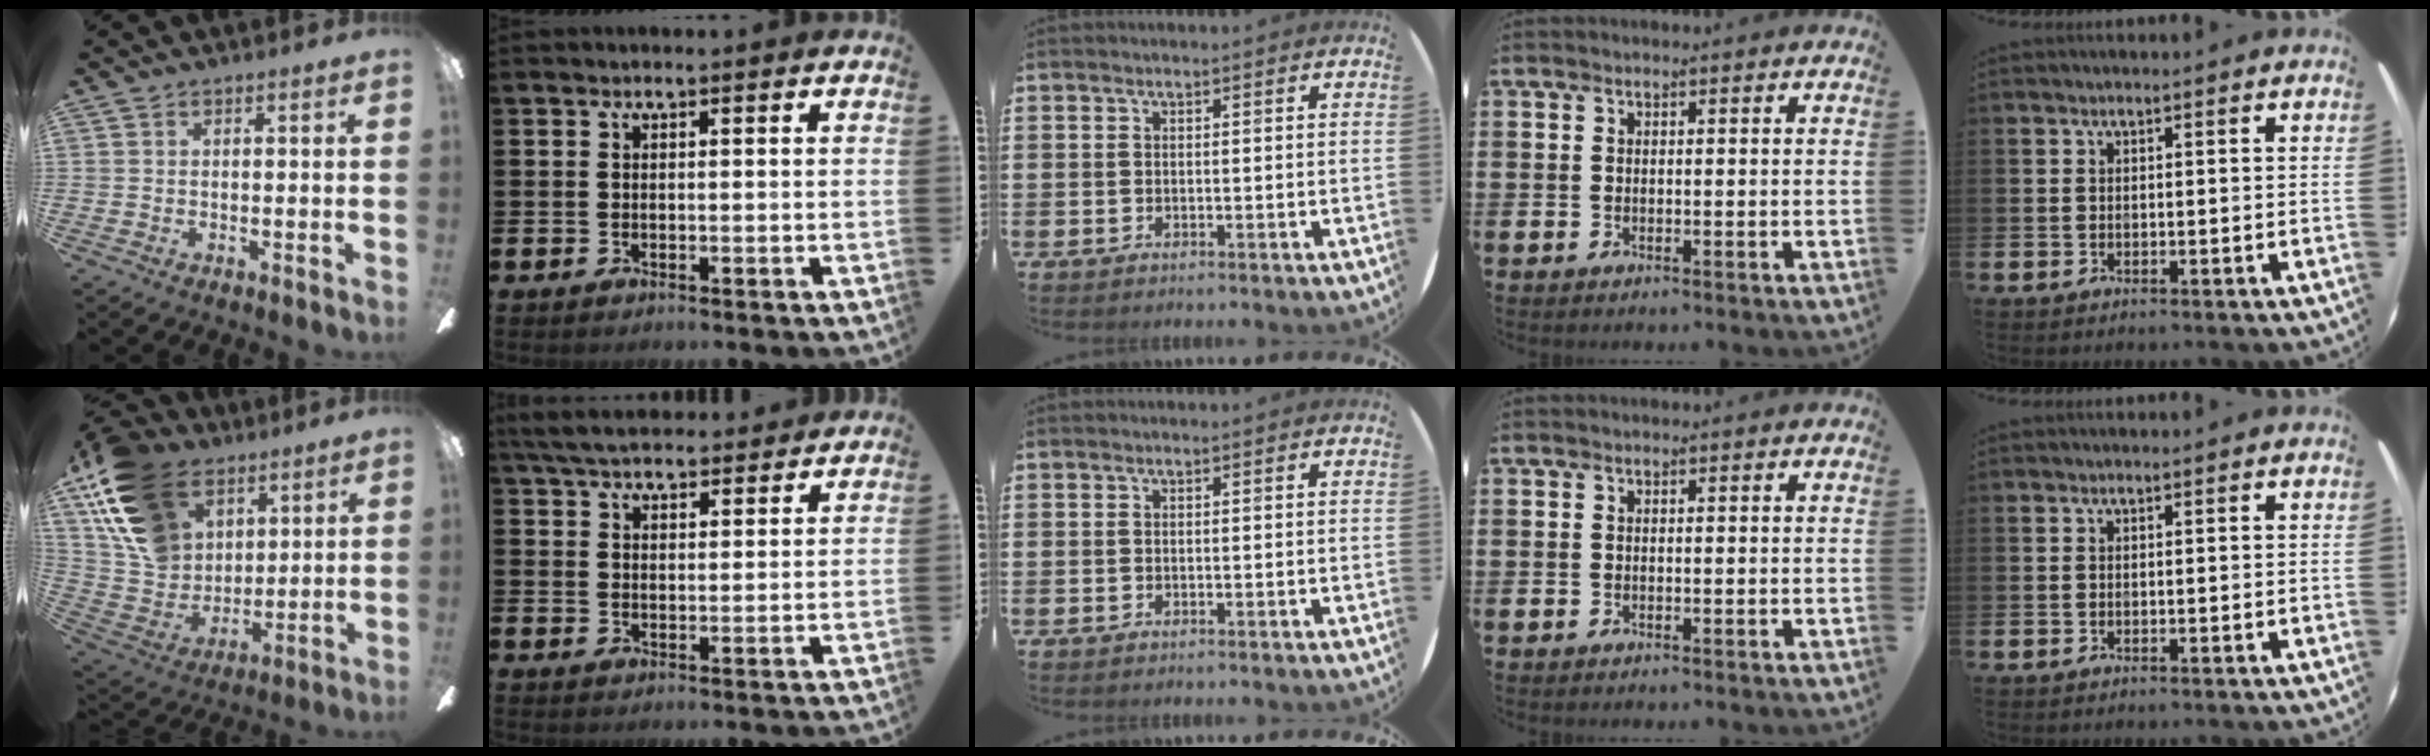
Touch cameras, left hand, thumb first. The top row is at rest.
{"thumb": {"total": 20.5, "force": [11.0, 13.8, 10.5], "torque": [-0.223, -0.038, 0.211]}, "index": {"total": 5.6, "force": [5.3, 1.2, 1.3], "torque": [-0.049, -0.019, 0.098]}}